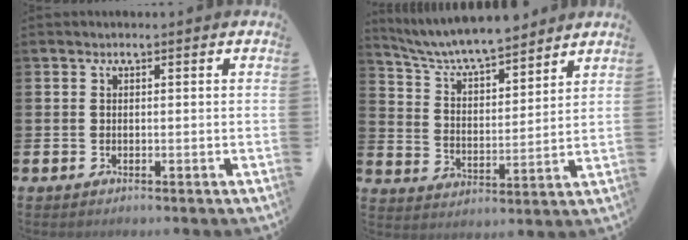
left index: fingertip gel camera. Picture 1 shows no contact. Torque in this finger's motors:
{"motor_torque": [1.01, -1.13, 0.24, 0.21]}